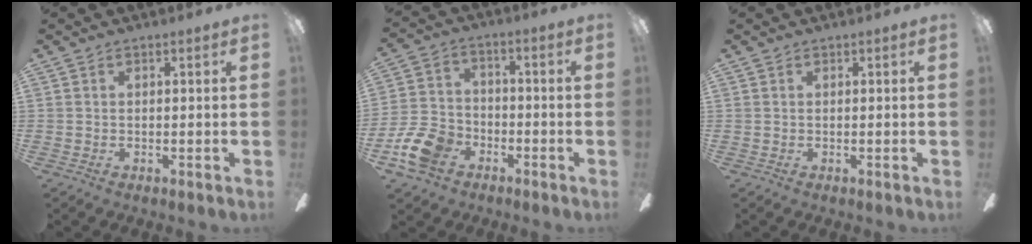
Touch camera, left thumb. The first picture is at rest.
{"total": 11.9, "force": [-6.4, 8.1, 5.8], "torque": [-0.143, 0.041, -0.121]}
{"total": 0.0}